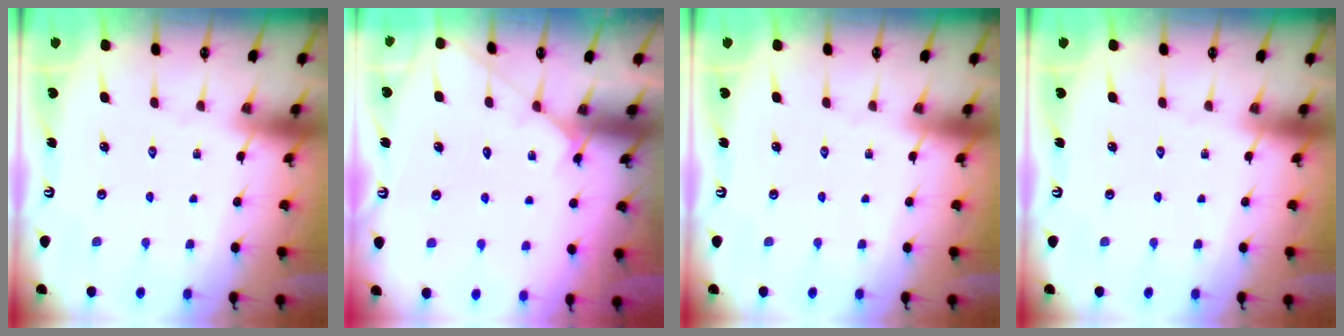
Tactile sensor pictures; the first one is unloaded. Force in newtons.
{"total": 2.6, "press": 2.6, "slide": 0.3}
{"total": 0.0}
{"total": 0.0}